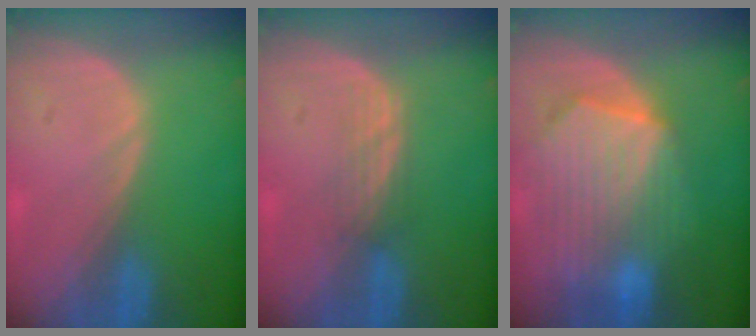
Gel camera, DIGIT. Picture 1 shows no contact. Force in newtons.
{"total": 2.4, "press": 2.3, "slide": 0.8}
{"total": 10.4, "press": 9.1, "slide": 5.1}